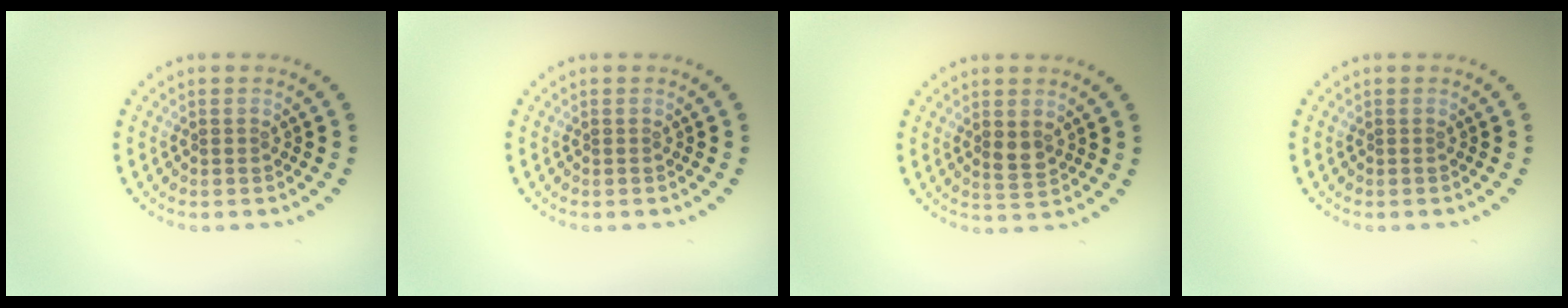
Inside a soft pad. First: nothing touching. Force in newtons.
{"total": 0.0}
{"total": 1.8, "press": 1.7, "slide": 0.4}
{"total": 0.0}